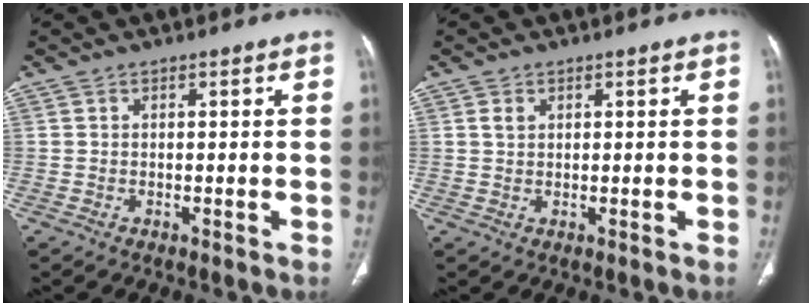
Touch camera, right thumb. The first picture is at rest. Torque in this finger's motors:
{"motor_torque": [-0.05, -0.05, 0.29, -0.26, 0.04]}